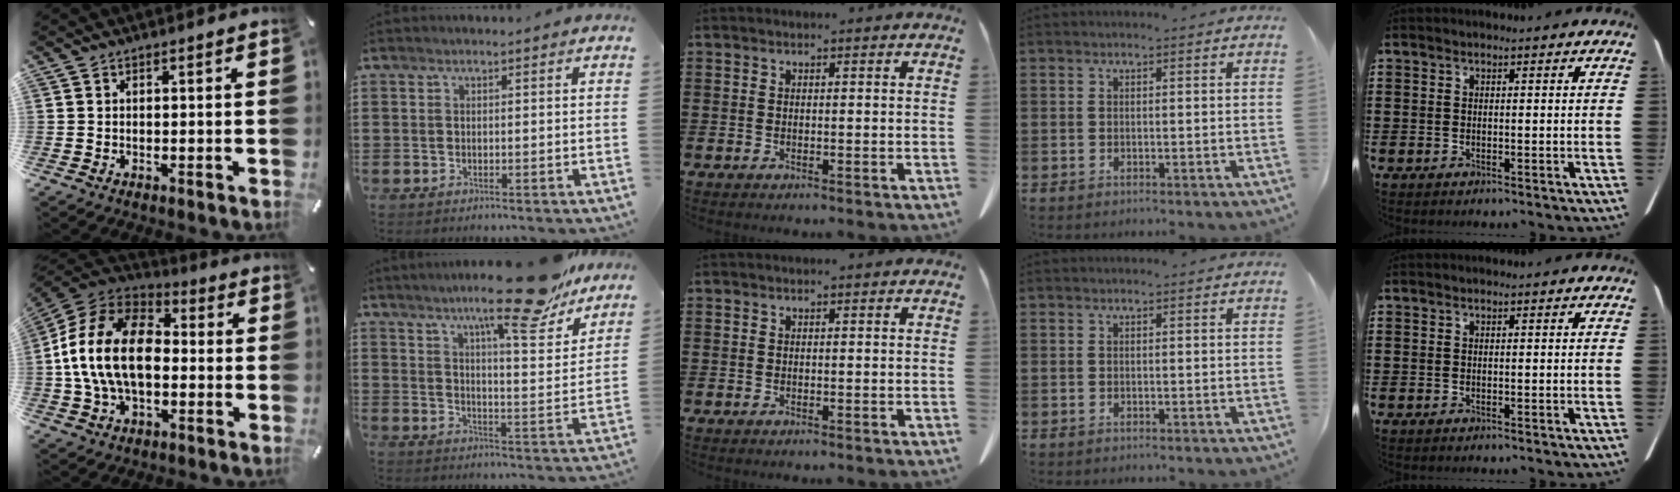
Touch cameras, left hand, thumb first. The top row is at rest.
{"thumb": {"total": 18.9, "force": [-2.1, 12.6, 13.9], "torque": [-0.290, 0.029, -0.036]}, "index": {"total": 14.6, "force": [11.8, 1.3, 8.6], "torque": [-0.144, -0.065, 0.192]}}